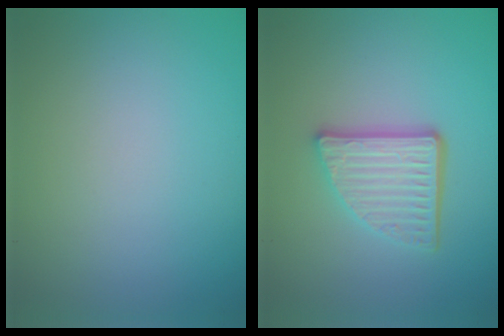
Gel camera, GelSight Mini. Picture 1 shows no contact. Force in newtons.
{"total": 4.6, "press": 3.4, "slide": 3.1}